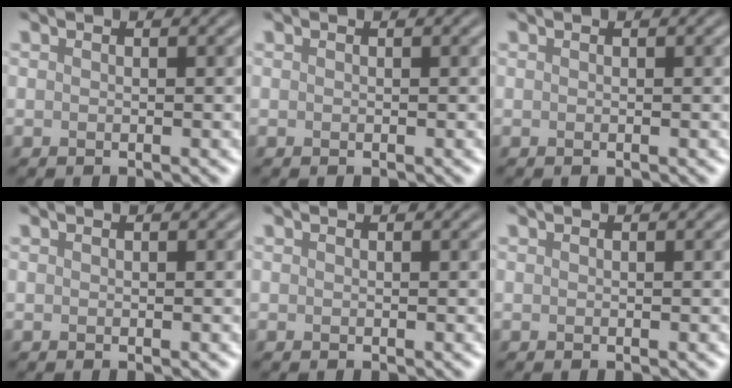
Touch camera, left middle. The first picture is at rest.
{"total": 0.0}
{"total": 0.0}
{"total": 0.0}
{"total": 0.0}
{"total": 0.0}